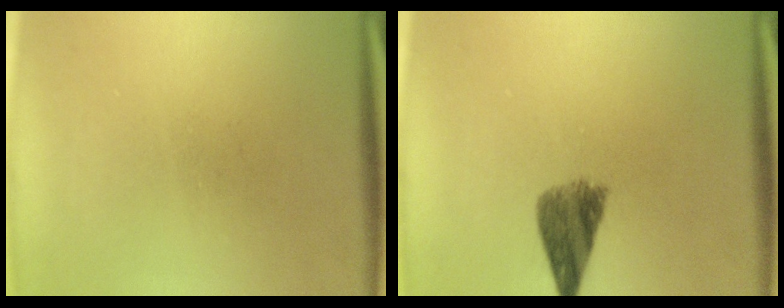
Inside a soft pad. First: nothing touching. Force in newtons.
{"total": 5.3}